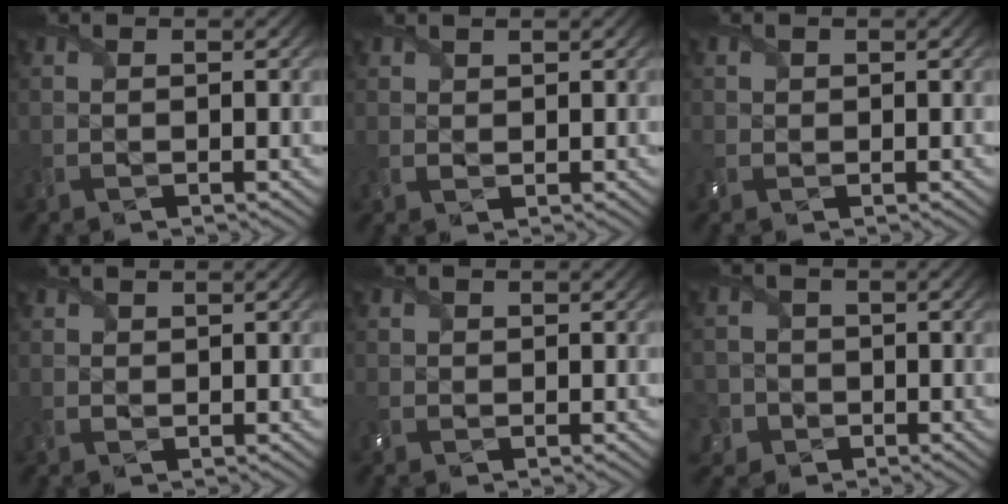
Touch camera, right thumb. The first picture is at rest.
{"total": 1.4, "force": [1.1, 0.7, 0.3], "torque": [-0.011, 0.004, 0.027]}
{"total": 1.3, "force": [0.3, 1.2, 0.2], "torque": [-0.009, 0.000, 0.003]}
{"total": 1.1, "force": [0.9, 0.5, 0.2], "torque": [-0.009, 0.003, 0.021]}
{"total": 0.9, "force": [0.3, 0.9, 0.2], "torque": [-0.006, 0.001, 0.003]}
{"total": 5.0, "force": [-1.6, 4.7, 1.0], "torque": [-0.037, -0.002, -0.055]}